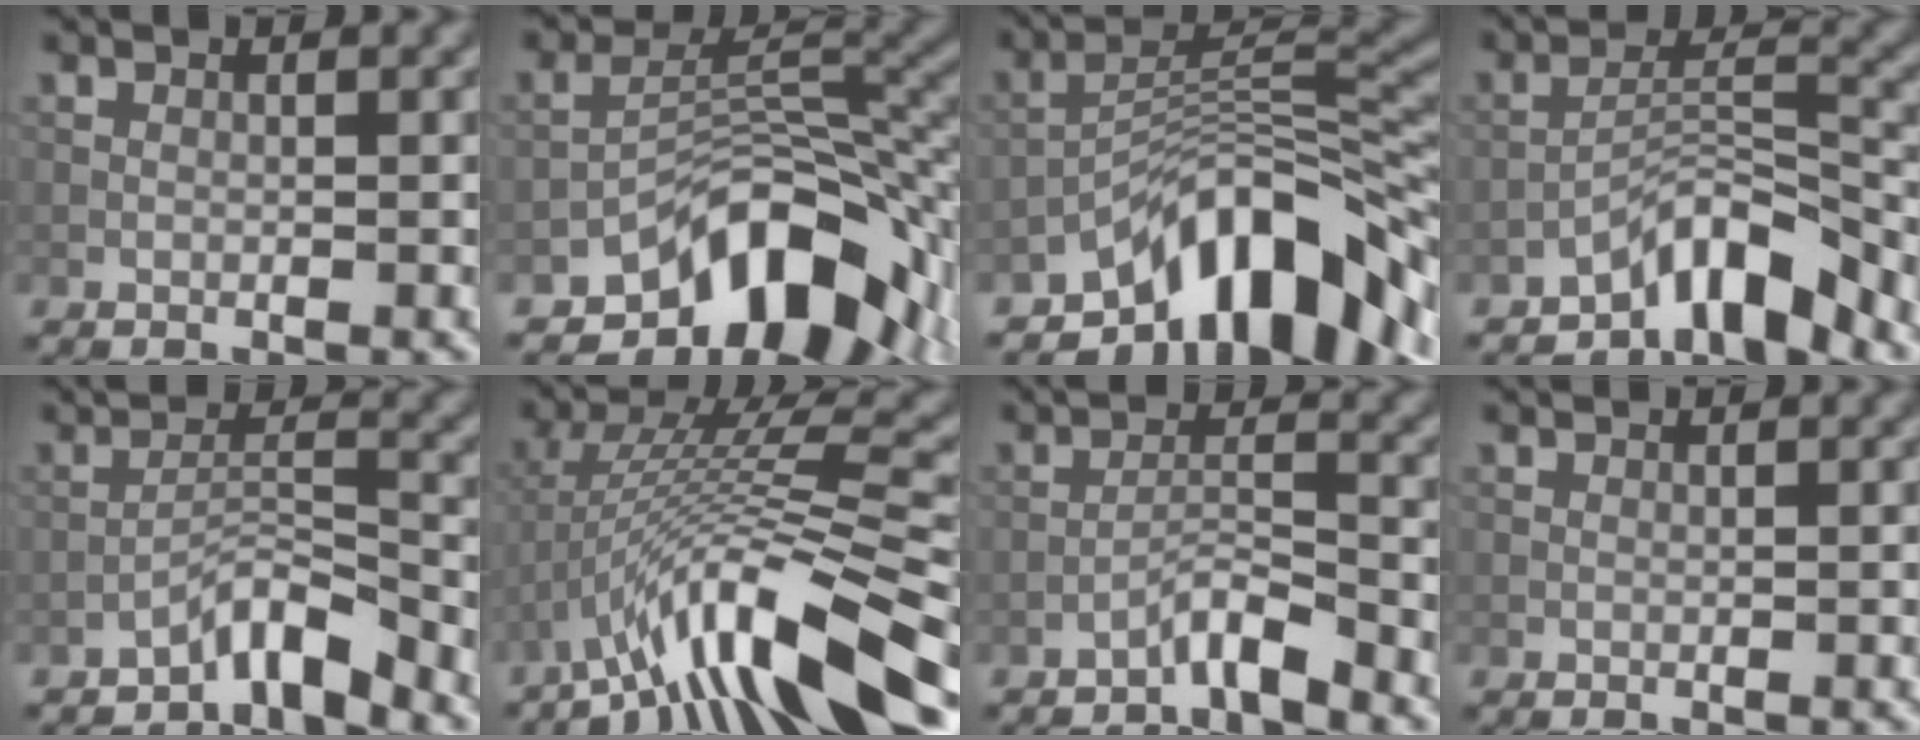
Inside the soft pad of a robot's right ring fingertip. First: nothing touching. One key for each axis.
{"total": 10.3, "fx": -6.3, "fy": 5.0, "fz": 6.4, "tx": -0.079, "ty": 0.001, "tz": -0.108}
{"total": 11.1, "fx": -7.4, "fy": 4.1, "fz": 7.2, "tx": -0.097, "ty": 0.007, "tz": -0.137}
{"total": 5.4, "fx": -4.4, "fy": 1.3, "fz": 2.9, "tx": -0.037, "ty": 0.012, "tz": -0.083}
{"total": 3.4, "fx": -2.9, "fy": 0.4, "fz": 1.7, "tx": -0.025, "ty": 0.016, "tz": -0.054}
{"total": 11.5, "fx": -7.5, "fy": 1.7, "fz": 8.6, "tx": -0.146, "ty": 0.020, "tz": -0.126}
{"total": 2.6, "fx": -2.2, "fy": 0.1, "fz": 1.3, "tx": -0.020, "ty": 0.013, "tz": -0.045}
{"total": 1.0, "fx": 0.9, "fy": 0.1, "fz": 0.4, "tx": -0.016, "ty": -0.001, "tz": 0.003}